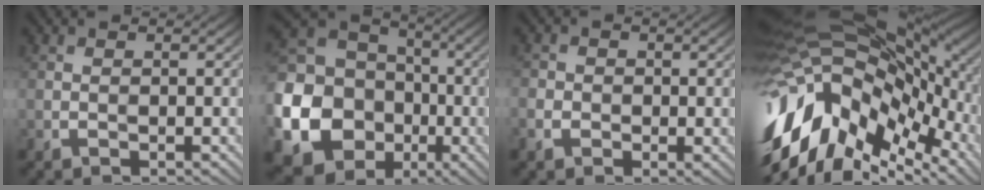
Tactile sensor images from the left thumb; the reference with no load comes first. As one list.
[{"total": 20.3, "force": [-5.6, 17.6, 8.4], "torque": [-0.253, -0.037, -0.125]}, {"total": 2.4, "force": [-0.7, 2.0, 1.1], "torque": [-0.026, -0.006, -0.014]}, {"total": 19.5, "force": [-4.9, 12.0, 14.6], "torque": [-0.288, -0.003, -0.082]}]